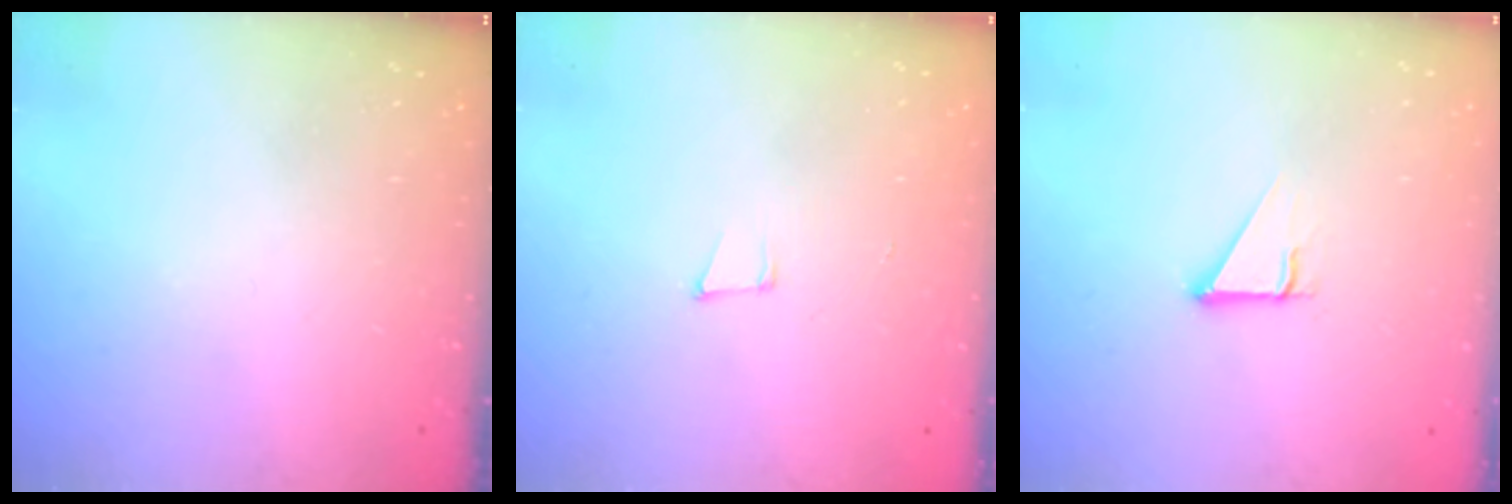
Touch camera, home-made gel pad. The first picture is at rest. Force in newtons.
{"total": 5.0, "press": 4.2, "slide": 2.7}
{"total": 2.9, "press": 2.8, "slide": 0.2}